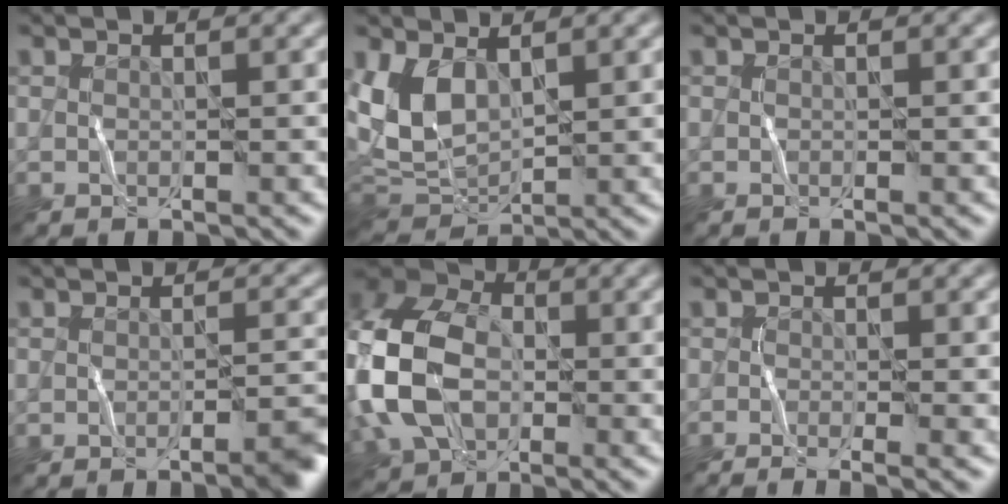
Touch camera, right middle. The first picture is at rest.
{"total": 5.2, "force": [1.4, 3.3, 3.8], "torque": [-0.104, -0.003, 0.035]}
{"total": 0.0}
{"total": 3.0, "force": [-1.5, 0.3, 2.6], "torque": [-0.025, 0.008, -0.023]}
{"total": 12.0, "force": [-1.3, 8.5, 8.5], "torque": [-0.214, 0.005, -0.030]}
{"total": 2.8, "force": [-1.3, 0.6, 2.4], "torque": [-0.031, -0.001, -0.014]}